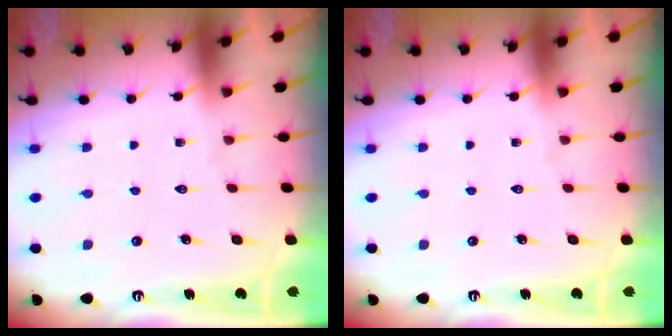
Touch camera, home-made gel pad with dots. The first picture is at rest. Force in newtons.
{"total": 0.0}